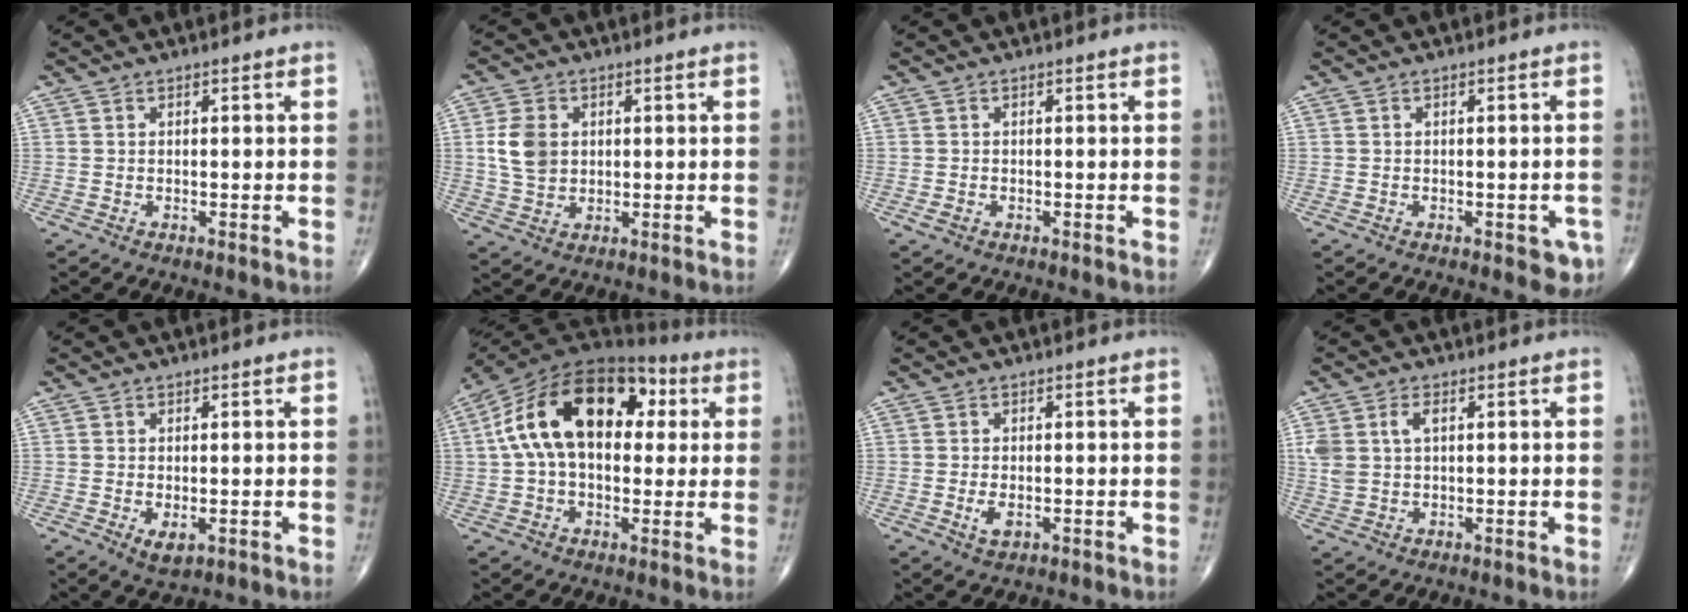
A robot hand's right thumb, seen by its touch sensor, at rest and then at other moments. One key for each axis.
{"total": 7.0, "fx": 1.1, "fy": 5.3, "fz": 4.5, "tx": -0.076, "ty": -0.003, "tz": 0.025}
{"total": 1.1, "fx": -0.5, "fy": 0.8, "fz": 0.6, "tx": -0.014, "ty": 0.003, "tz": -0.008}
{"total": 3.8, "fx": -1.7, "fy": 1.9, "fz": 2.9, "tx": -0.014, "ty": 0.002, "tz": -0.018}
{"total": 3.1, "fx": -0.8, "fy": 1.6, "fz": 2.5, "tx": -0.037, "ty": -0.007, "tz": -0.006}
{"total": 21.9, "fx": 4.6, "fy": 13.2, "fz": 16.8, "tx": -0.283, "ty": 0.042, "tz": 0.067}
{"total": 2.8, "fx": -0.7, "fy": 1.6, "fz": 2.2, "tx": -0.041, "ty": -0.003, "tz": -0.009}
{"total": 5.3, "fx": 1.5, "fy": 3.1, "fz": 4.0, "tx": -0.096, "ty": 0.007, "tz": 0.033}